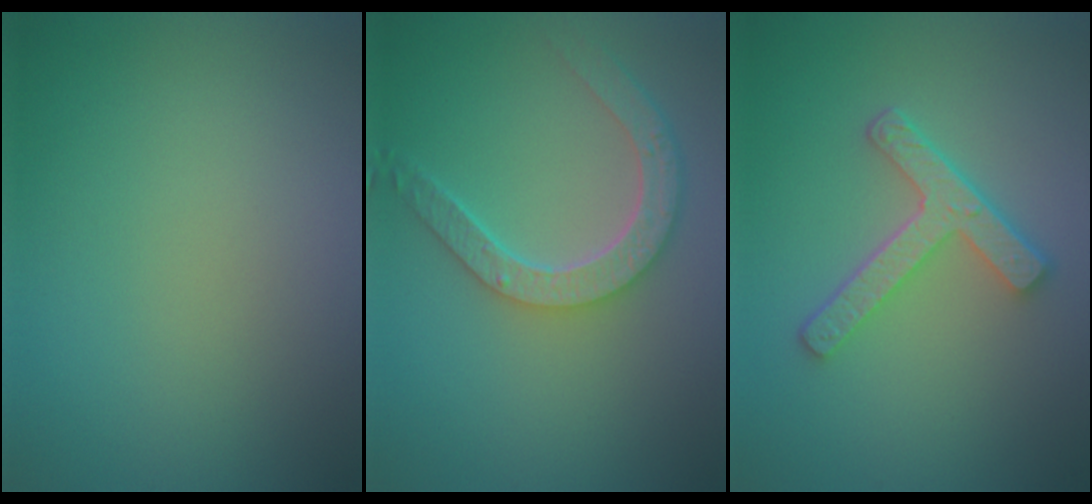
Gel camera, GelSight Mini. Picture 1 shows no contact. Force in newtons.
{"total": 4.6, "press": 3.8, "slide": 2.7}
{"total": 4.3, "press": 3.3, "slide": 2.8}